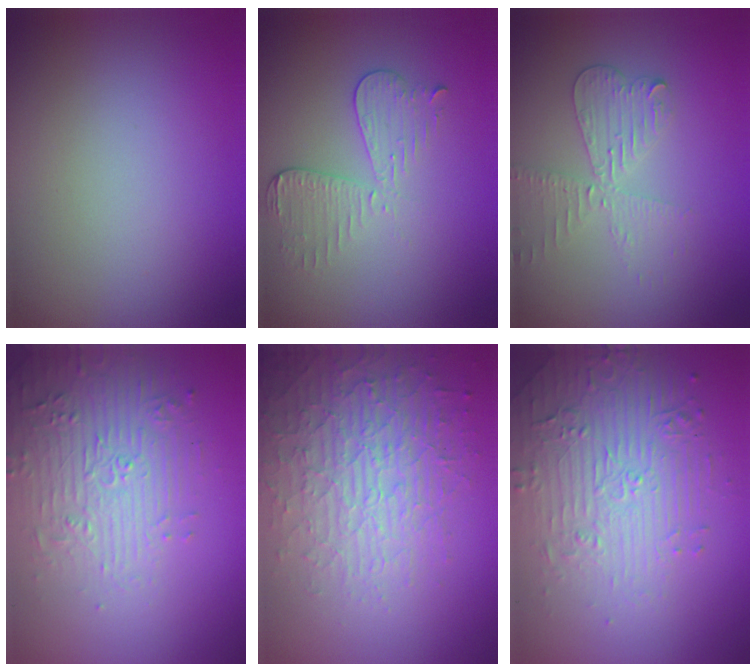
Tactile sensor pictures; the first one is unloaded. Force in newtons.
{"total": 3.0, "press": 2.7, "slide": 1.2}
{"total": 3.5, "press": 3.0, "slide": 1.9}
{"total": 4.7, "press": 4.6, "slide": 1.0}
{"total": 5.3, "press": 4.6, "slide": 2.5}
{"total": 5.0, "press": 3.8, "slide": 3.2}